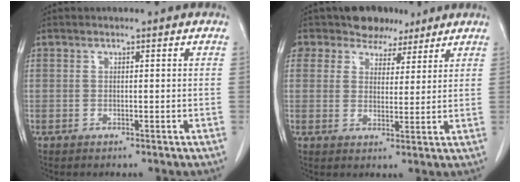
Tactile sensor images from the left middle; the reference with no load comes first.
{"total": 10.0, "force": [8.2, 5.5, 1.4], "torque": [-0.021, 0.017, 0.121]}